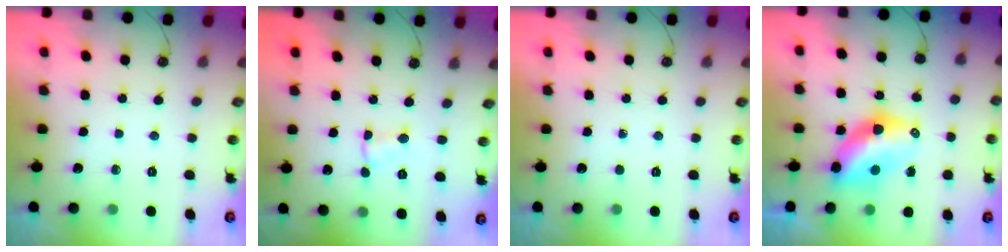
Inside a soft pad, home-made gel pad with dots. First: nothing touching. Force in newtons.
{"total": 1.0, "press": 0.9, "slide": 0.5}
{"total": 0.0}
{"total": 8.5, "press": 8.5, "slide": 0.9}